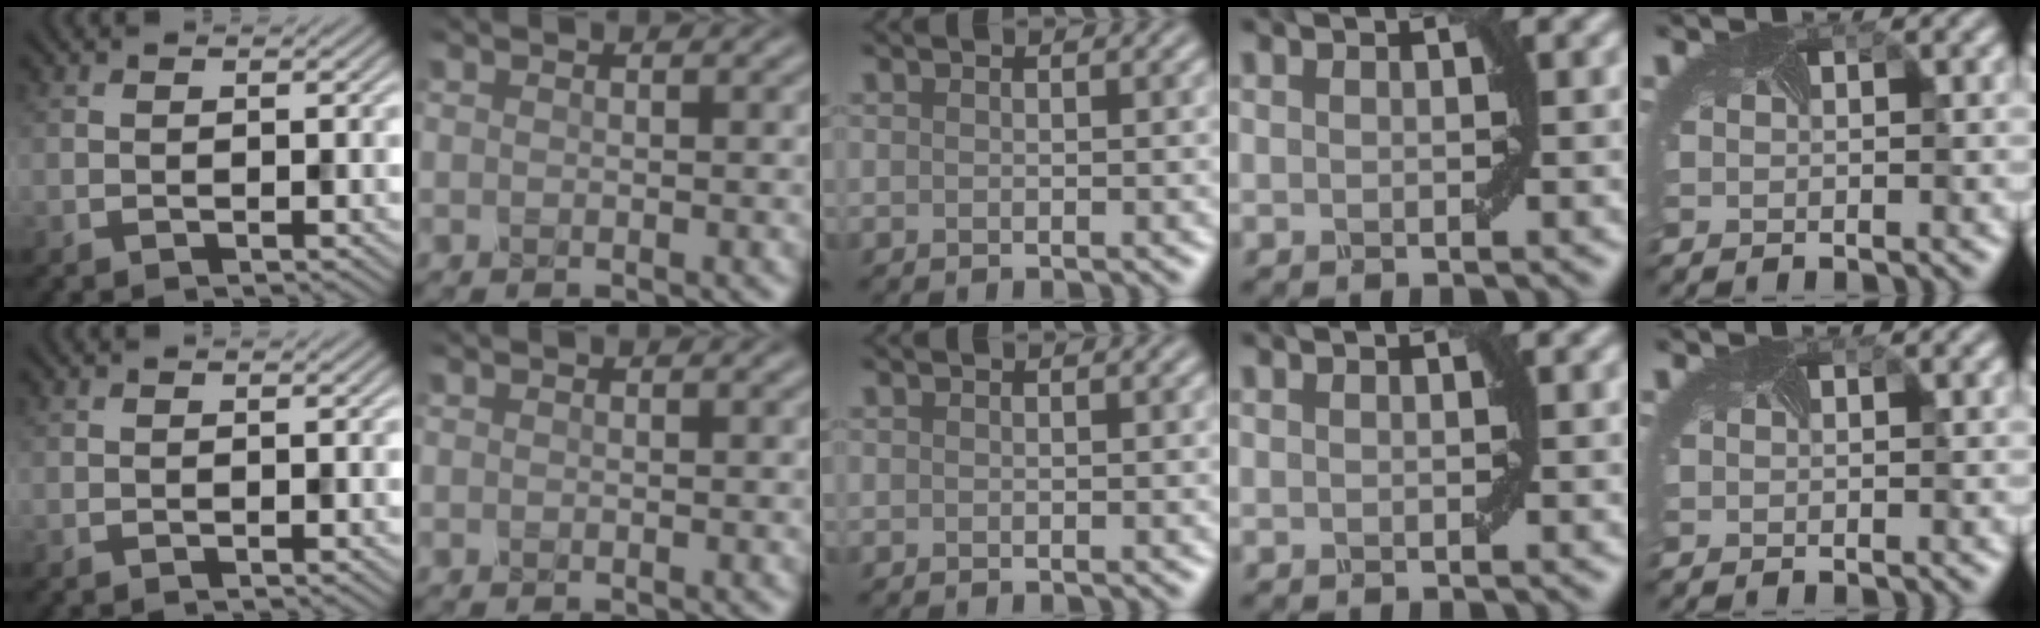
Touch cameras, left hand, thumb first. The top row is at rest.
{}